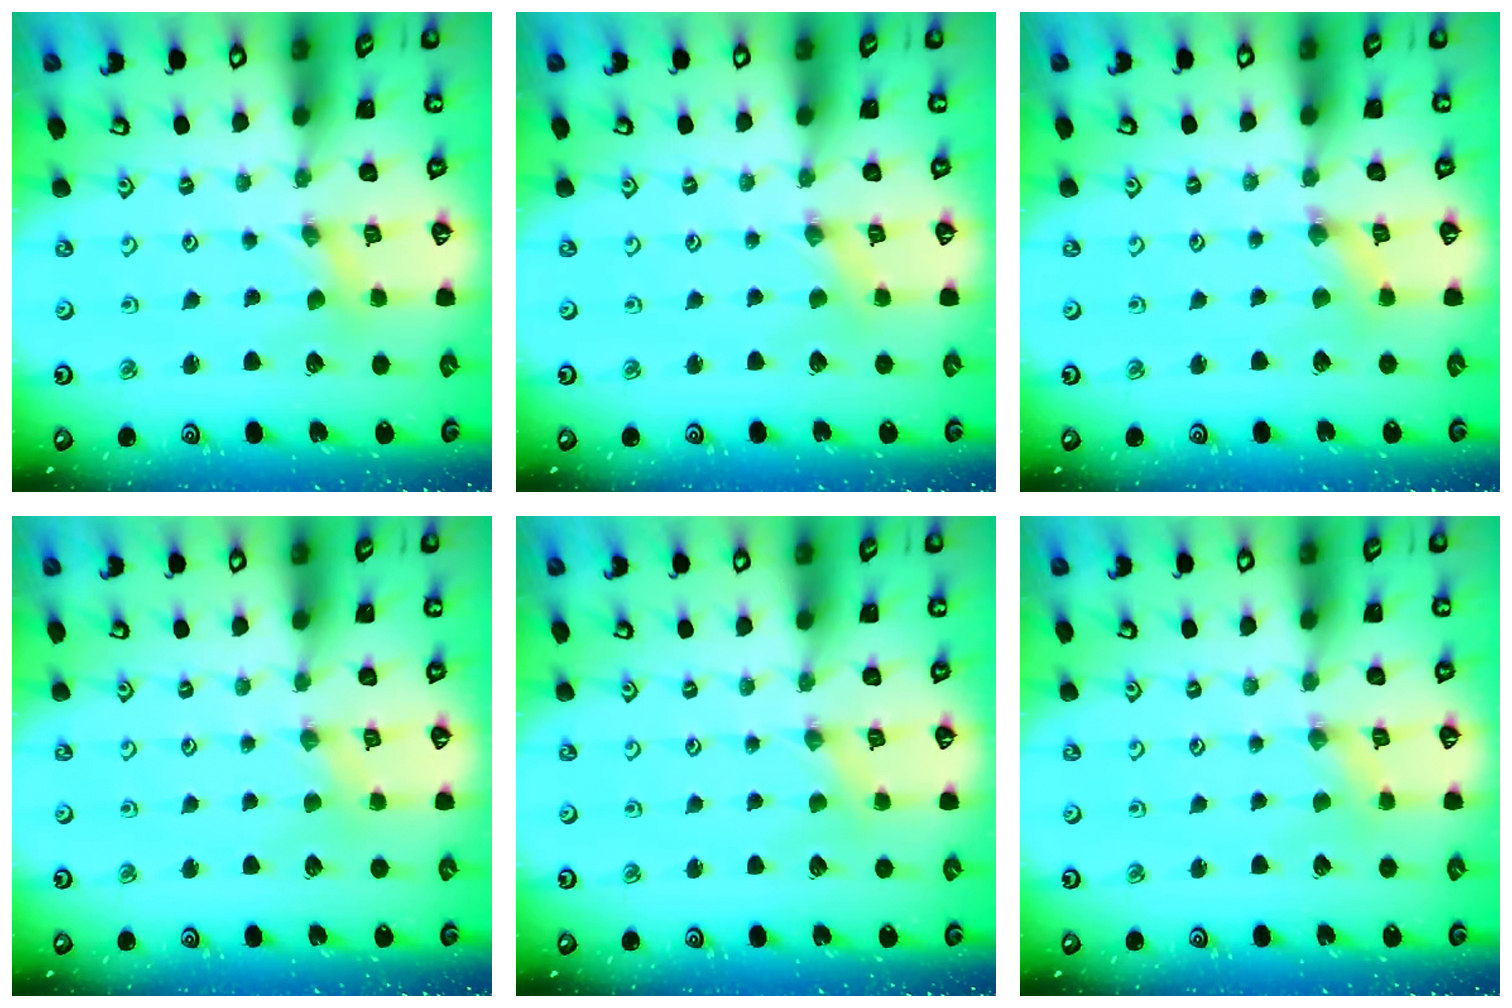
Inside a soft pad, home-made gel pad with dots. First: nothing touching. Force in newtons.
{"total": 0.0}
{"total": 1.3, "press": 1.3, "slide": 0.3}
{"total": 1.8, "press": 1.8, "slide": 0.3}
{"total": 0.0}
{"total": 0.6, "press": 0.5, "slide": 0.2}